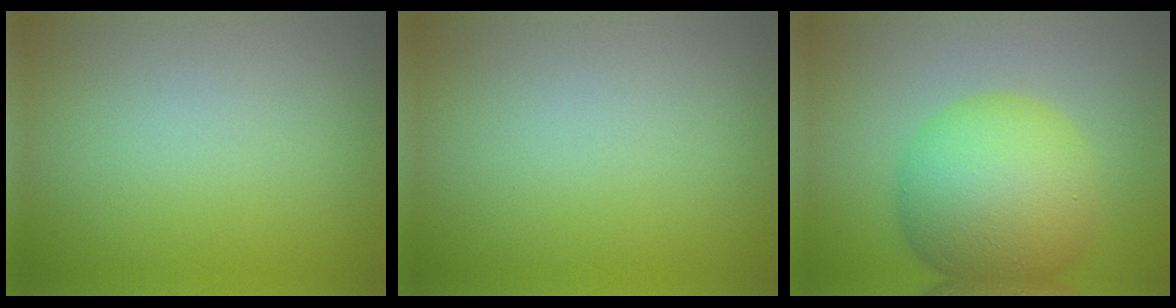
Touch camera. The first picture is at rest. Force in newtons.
{"total": 0.0}
{"total": 10.0, "press": 10.0, "slide": 0.1}